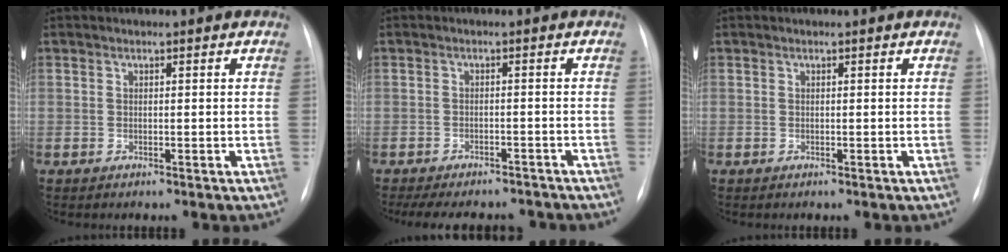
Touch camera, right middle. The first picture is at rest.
{"total": 12.3, "force": [-10.9, 3.7, 4.4], "torque": [-0.081, 0.004, -0.136]}
{"total": 0.0}